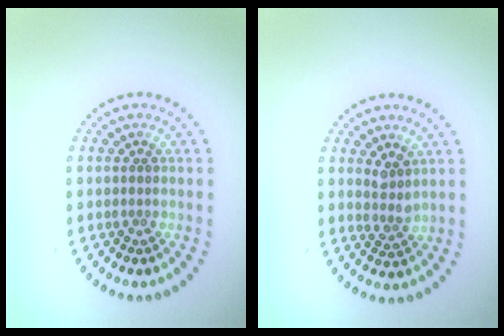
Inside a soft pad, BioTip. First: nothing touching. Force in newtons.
{"total": 1.7, "press": 1.2, "slide": 1.1}